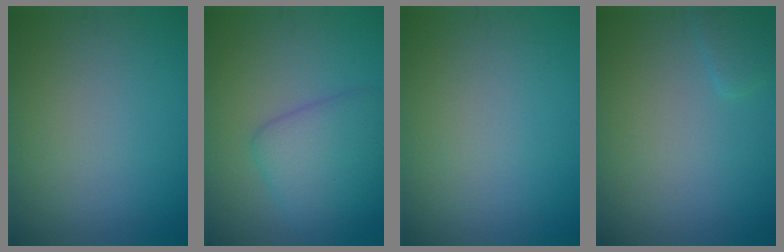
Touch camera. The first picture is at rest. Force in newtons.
{"total": 4.6, "press": 4.6, "slide": 0.1}
{"total": 0.0}
{"total": 1.0, "press": 1.0, "slide": 0.1}